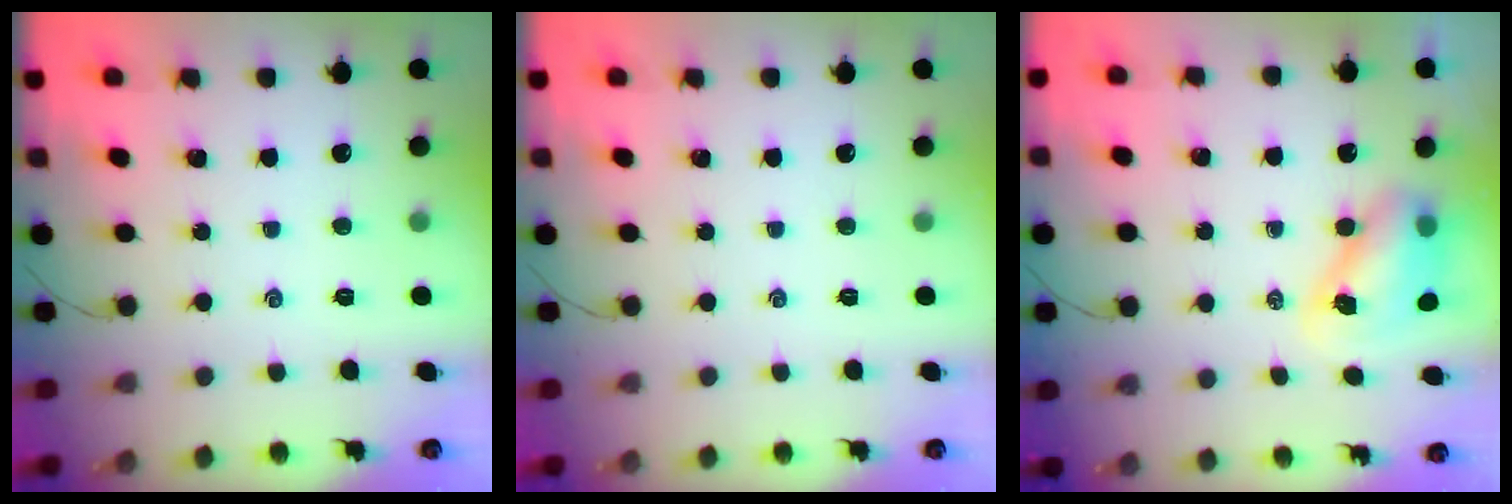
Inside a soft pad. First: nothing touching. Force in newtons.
{"total": 0.0}
{"total": 8.6, "press": 8.4, "slide": 1.9}